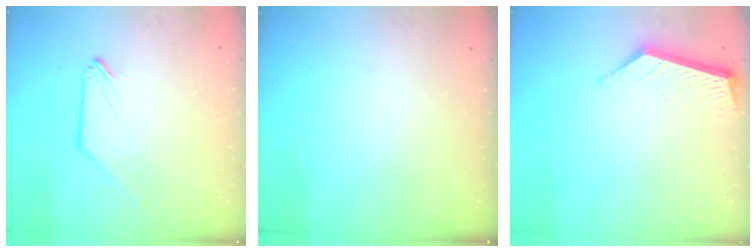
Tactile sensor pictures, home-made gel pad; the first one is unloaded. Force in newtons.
{"total": 0.0}
{"total": 6.3, "press": 6.3, "slide": 0.5}